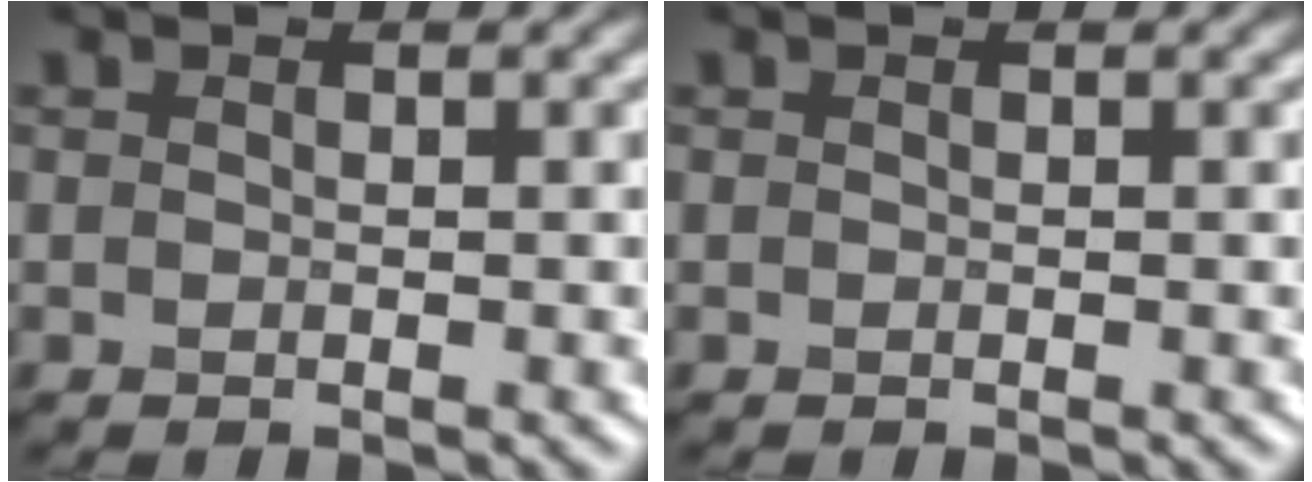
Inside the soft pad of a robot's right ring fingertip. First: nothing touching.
{"total": 0.0}